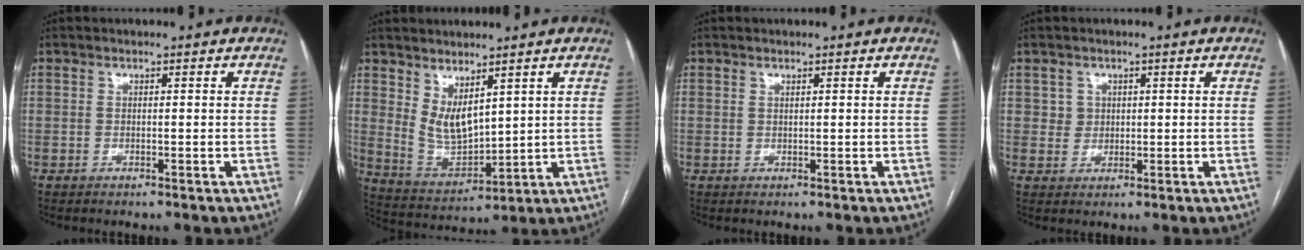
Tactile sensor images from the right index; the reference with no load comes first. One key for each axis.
{"total": 6.9, "fx": 3.5, "fy": 2.9, "fz": 5.2, "tx": -0.105, "ty": -0.009, "tz": 0.087}
{"total": 0.0}
{"total": 2.1, "fx": 0.6, "fy": 2.0, "fz": 0.1, "tx": 0.004, "ty": 0.000, "tz": 0.006}